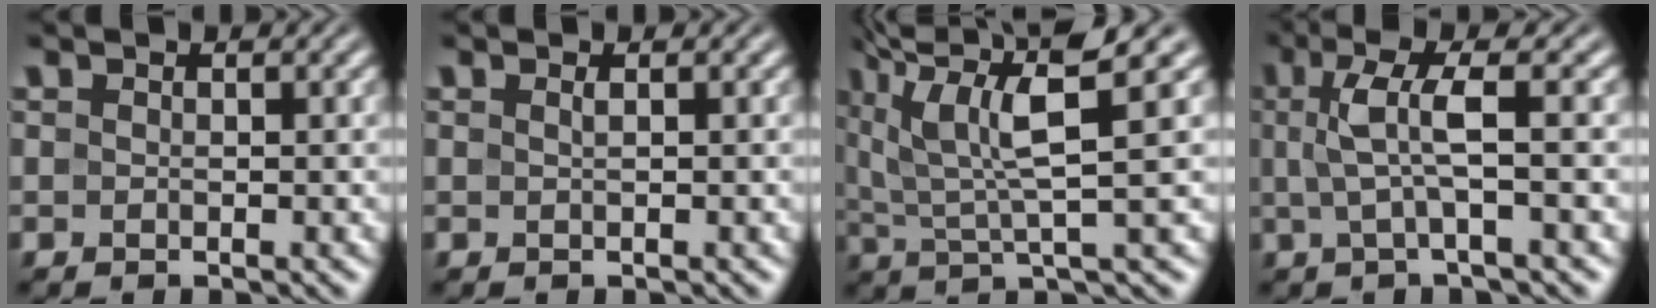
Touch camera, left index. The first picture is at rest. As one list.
[{"total": 0.7, "force": [0.2, 0.3, 0.7], "torque": [-0.007, 0.004, 0.000]}, {"total": 7.0, "force": [2.9, 1.2, 6.2], "torque": [-0.122, 0.011, 0.053]}, {"total": 4.3, "force": [0.5, 0.8, 4.2], "torque": [-0.083, 0.009, 0.011]}]